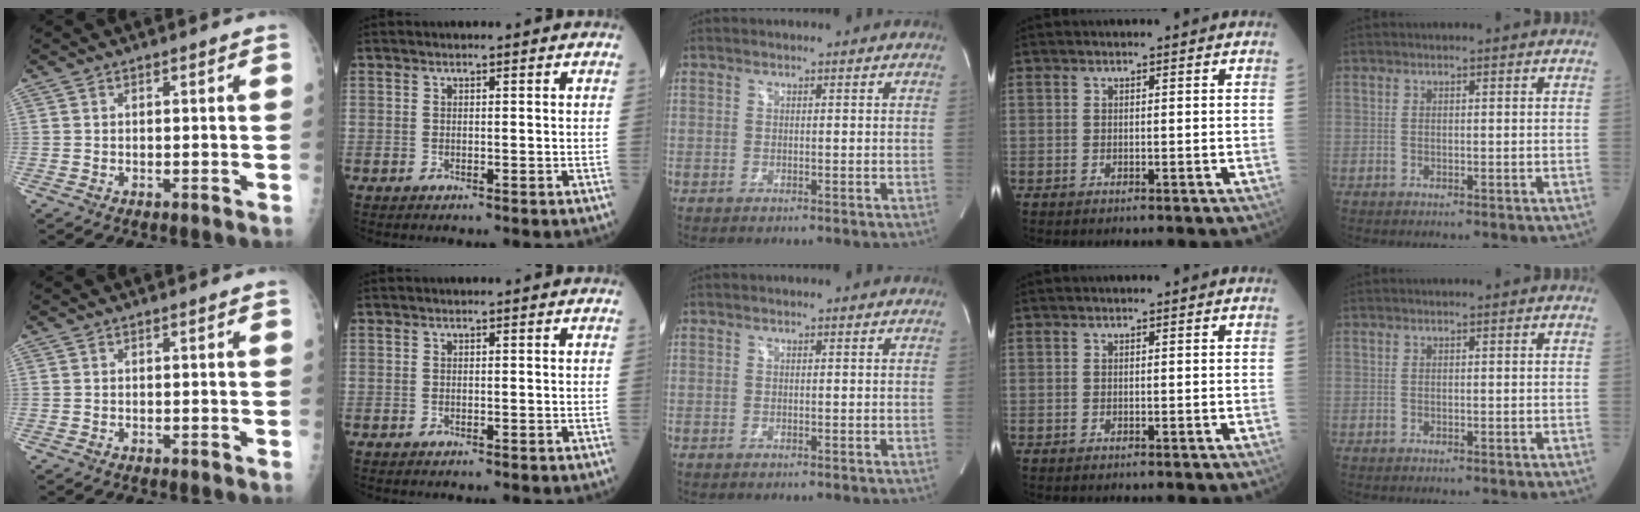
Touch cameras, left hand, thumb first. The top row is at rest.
{}